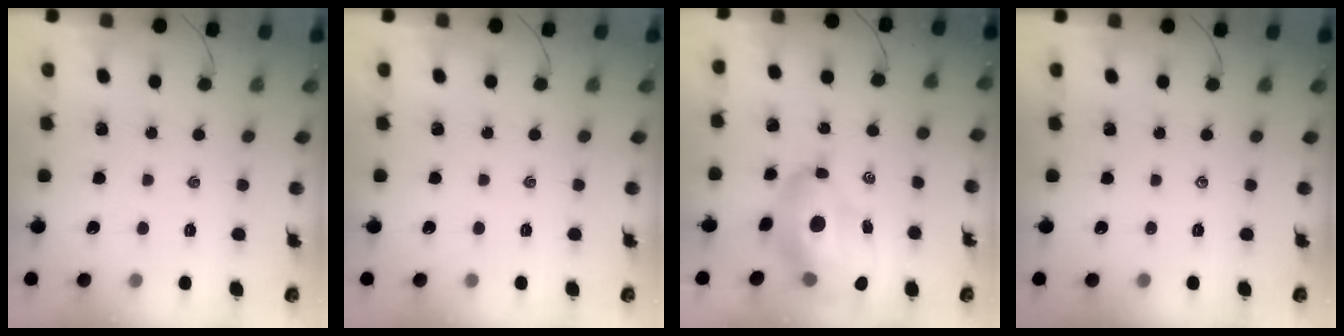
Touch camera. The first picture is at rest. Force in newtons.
{"total": 0.0}
{"total": 15.1, "press": 14.5, "slide": 3.9}
{"total": 0.0}